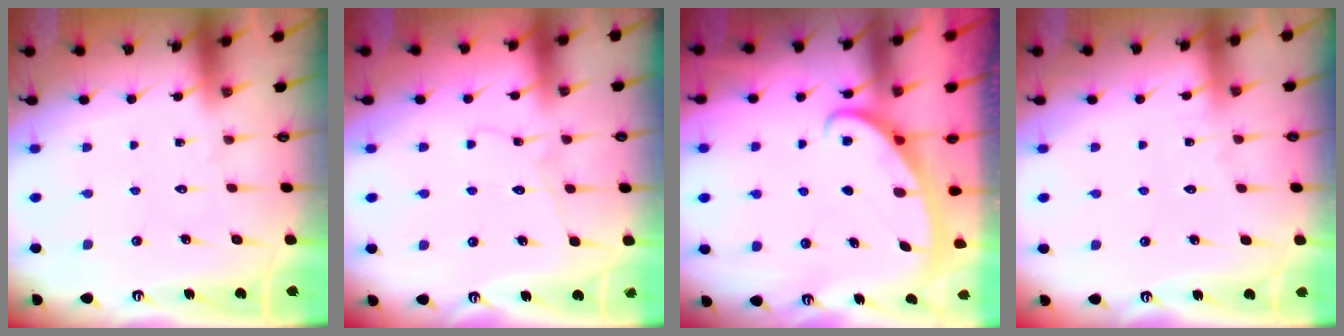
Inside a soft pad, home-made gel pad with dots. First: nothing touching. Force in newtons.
{"total": 3.6, "press": 3.6, "slide": 0.4}
{"total": 2.6, "press": 2.6, "slide": 0.4}
{"total": 2.7, "press": 2.7, "slide": 0.4}